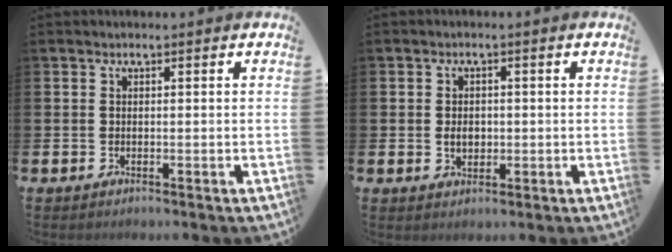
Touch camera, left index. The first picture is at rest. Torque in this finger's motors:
{"motor_torque": [0.43, -0.22, 0.04, 0.02]}